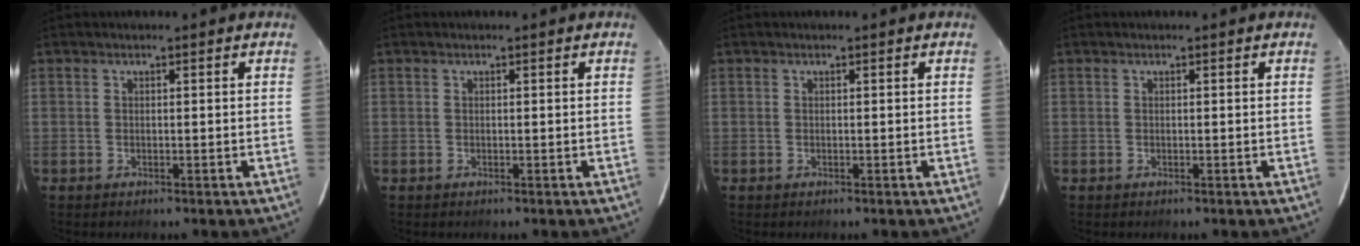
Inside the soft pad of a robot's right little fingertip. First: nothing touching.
{"total": 0.0}
{"total": 0.0}
{"total": 0.0}